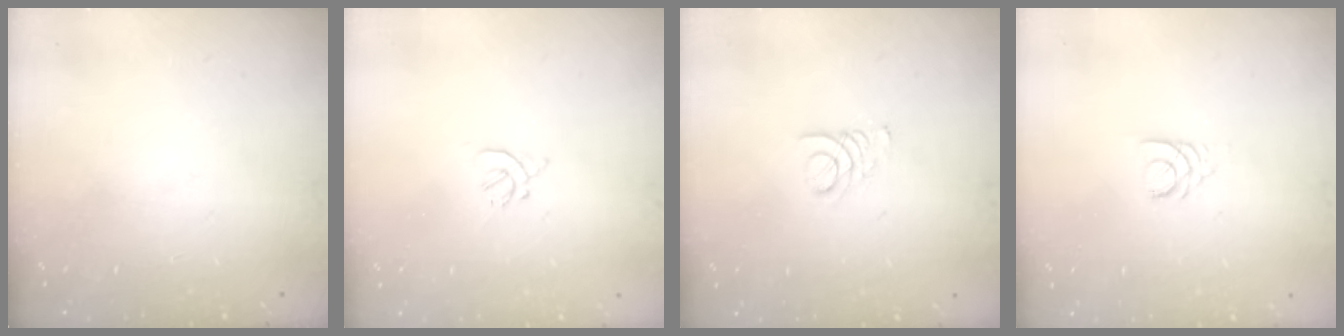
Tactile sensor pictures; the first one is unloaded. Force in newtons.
{"total": 1.9, "press": 1.8, "slide": 0.5}
{"total": 1.9, "press": 1.9, "slide": 0.2}
{"total": 3.1, "press": 3.1, "slide": 0.4}